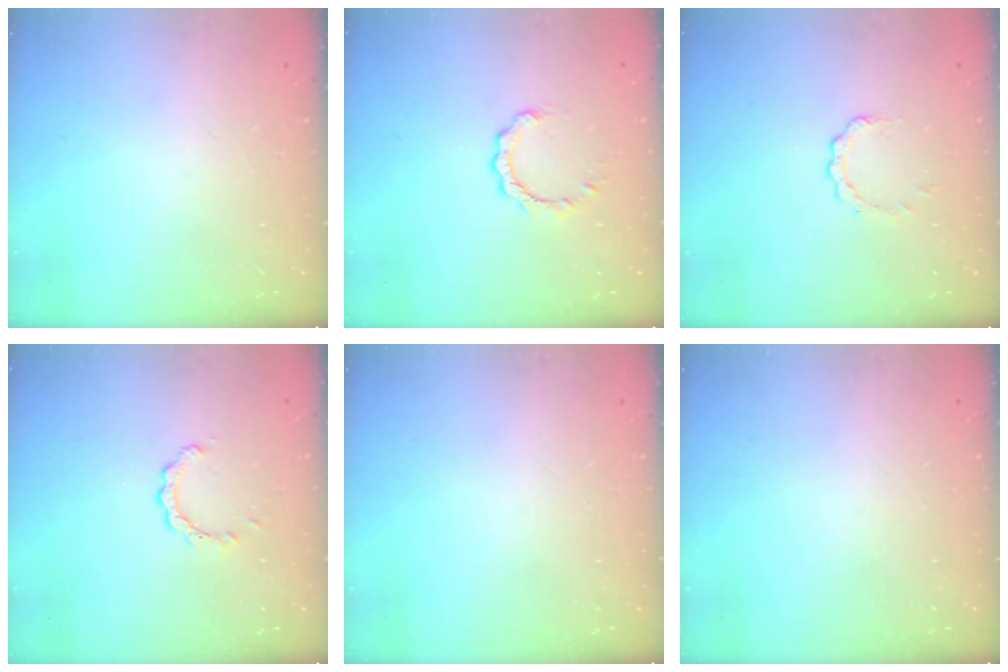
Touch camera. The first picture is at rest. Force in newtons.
{"total": 3.8, "press": 3.8, "slide": 0.4}
{"total": 2.8, "press": 2.8, "slide": 0.3}
{"total": 2.0, "press": 2.0, "slide": 0.2}
{"total": 0.0}
{"total": 0.0}